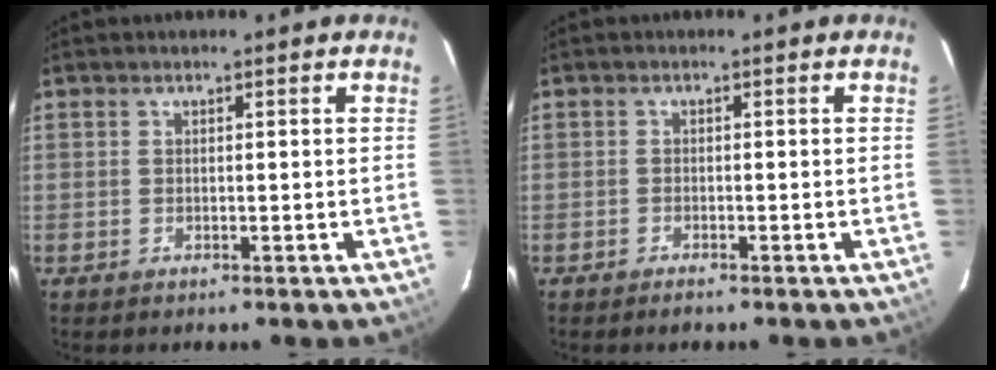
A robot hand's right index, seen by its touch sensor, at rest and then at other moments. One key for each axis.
{"total": 1.1, "fx": -1.0, "fy": 0.2, "fz": 0.4, "tx": -0.012, "ty": -0.001, "tz": -0.020}